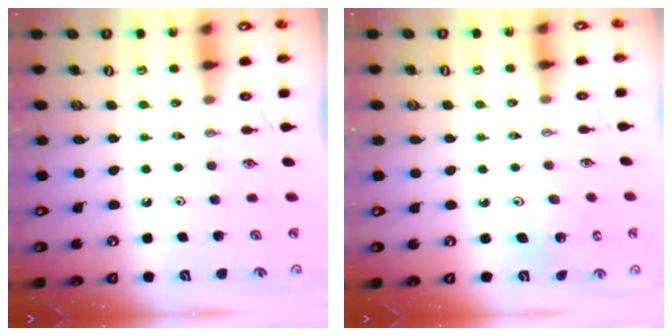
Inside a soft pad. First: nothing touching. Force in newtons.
{"total": 2.2, "press": 2.2, "slide": 0.2}